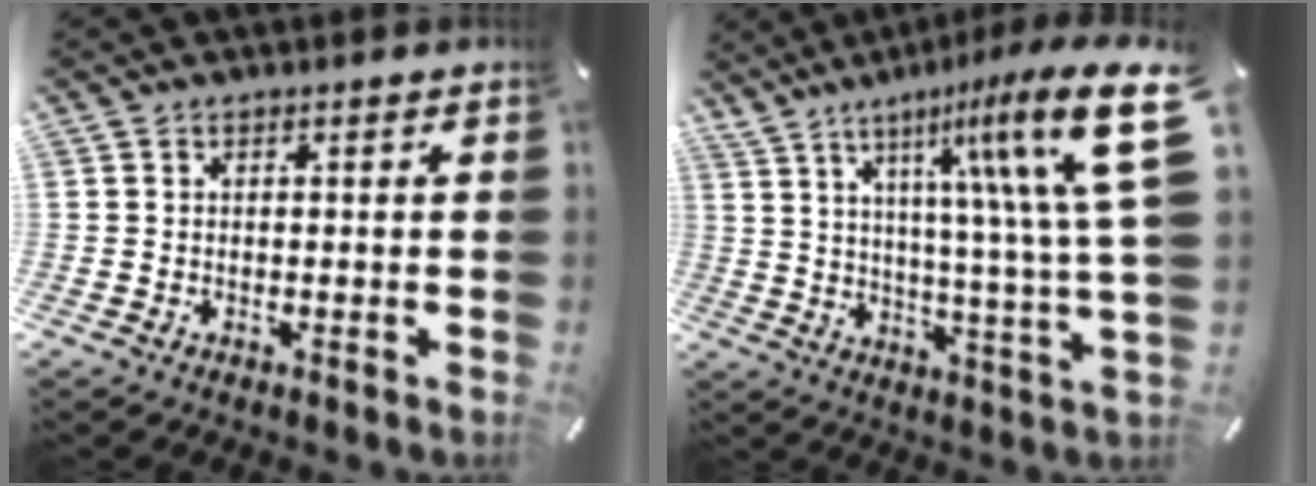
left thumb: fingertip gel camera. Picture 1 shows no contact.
{"total": 21.1, "force": [8.8, 3.3, 18.8], "torque": [-0.264, -0.062, 0.119]}